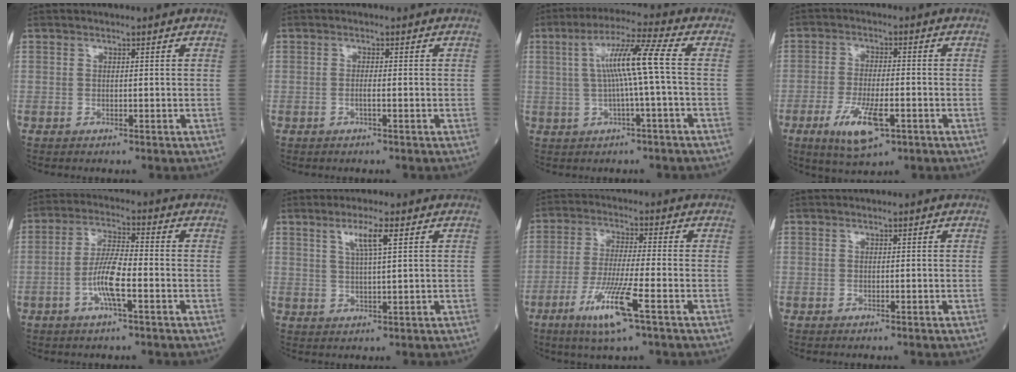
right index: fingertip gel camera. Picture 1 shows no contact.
{"total": 1.0, "force": [-0.4, -0.1, 0.9], "torque": [-0.018, 0.000, -0.008]}
{"total": 8.9, "force": [0.4, -1.1, 8.8], "torque": [-0.162, 0.017, 0.009]}
{"total": 8.3, "force": [-3.7, 2.4, 7.1], "torque": [-0.138, -0.015, -0.058]}
{"total": 7.1, "force": [-2.3, 1.0, 6.6], "torque": [-0.133, 0.002, -0.047]}
{"total": 4.3, "force": [2.1, 0.0, 3.8], "torque": [-0.071, 0.001, 0.039]}
{"total": 9.8, "force": [-4.6, -0.1, 8.6], "torque": [-0.173, -0.020, -0.087]}
{"total": 0.0}